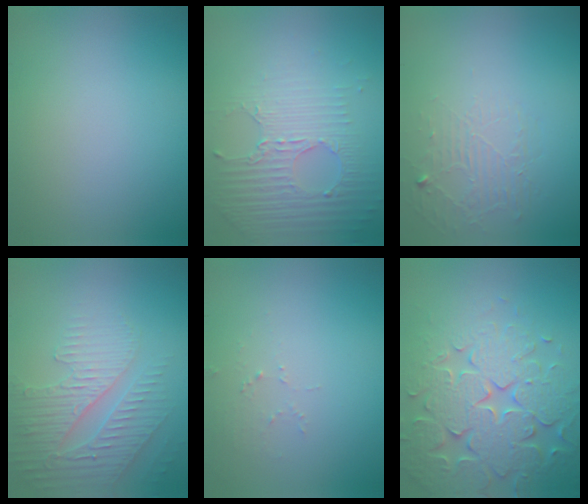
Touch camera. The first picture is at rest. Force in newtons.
{"total": 5.0, "press": 3.2, "slide": 3.8}
{"total": 1.9, "press": 0.6, "slide": 1.8}
{"total": 4.1, "press": 3.9, "slide": 1.3}
{"total": 1.1, "press": 1.1, "slide": 0.1}
{"total": 7.8, "press": 7.7, "slide": 1.5}